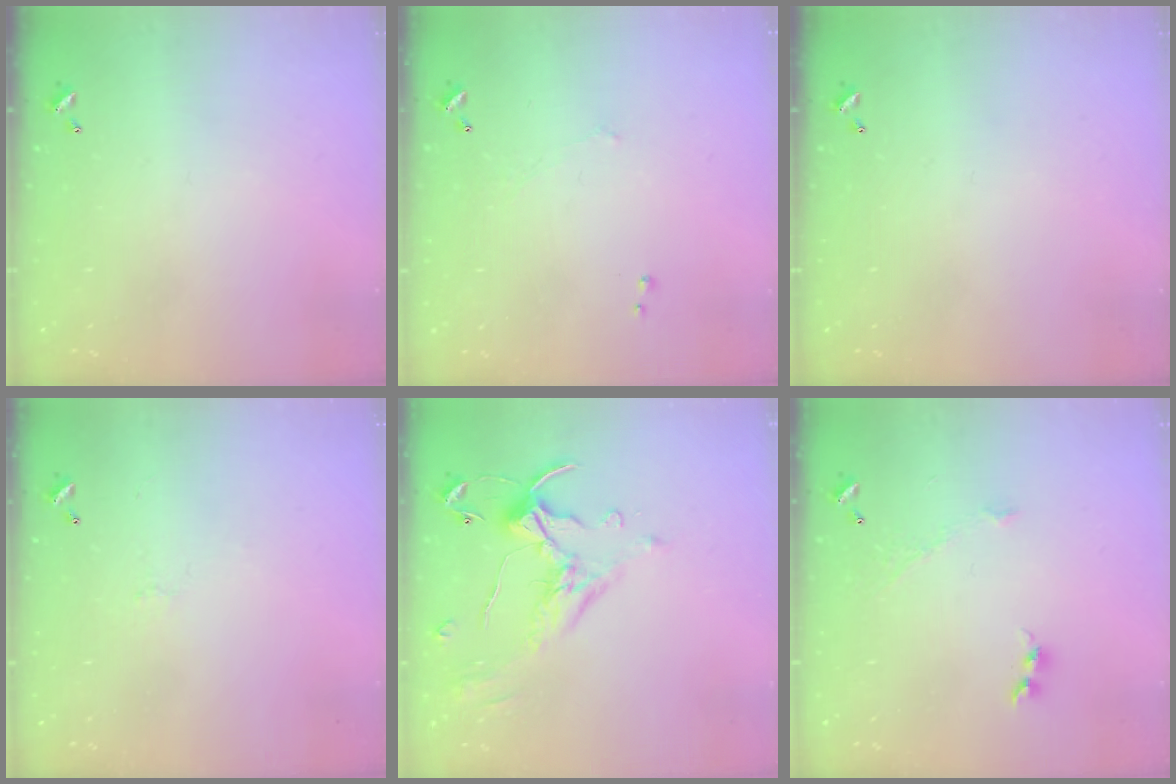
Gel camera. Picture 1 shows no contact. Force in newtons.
{"total": 0.9, "press": 0.7, "slide": 0.5}
{"total": 0.0}
{"total": 0.6, "press": 0.2, "slide": 0.6}
{"total": 1.7, "press": 1.3, "slide": 1.1}
{"total": 2.9, "press": 2.8, "slide": 0.5}